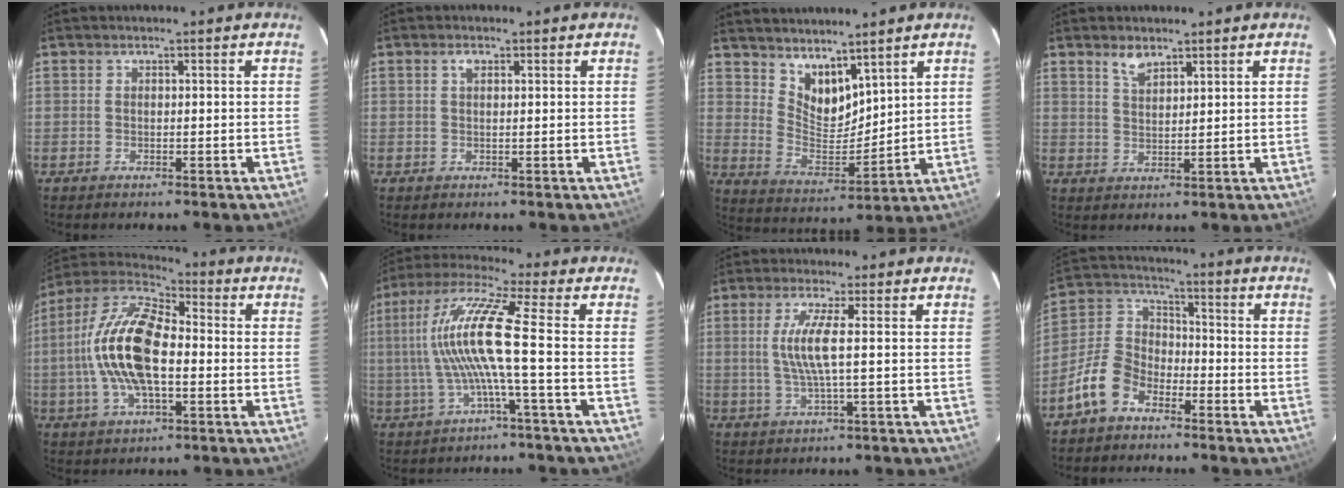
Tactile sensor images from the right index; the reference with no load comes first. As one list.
[{"total": 1.3, "force": [0.6, 0.5, 1.0], "torque": [-0.021, 0.005, 0.009]}, {"total": 9.1, "force": [7.1, 4.0, 4.0], "torque": [-0.068, -0.004, 0.143]}, {"total": 3.4, "force": [2.6, 1.2, 1.8], "torque": [-0.033, 0.002, 0.047]}, {"total": 17.2, "force": [-1.1, 7.9, 15.3], "torque": [-0.308, 0.011, -0.031]}, {"total": 12.2, "force": [-0.9, -0.9, 12.1], "torque": [-0.237, 0.007, -0.017]}, {"total": 5.9, "force": [0.4, -0.3, 5.9], "torque": [-0.122, -0.006, 0.011]}, {"total": 9.6, "force": [-6.2, 5.8, 4.4], "torque": [-0.102, 0.029, -0.126]}]